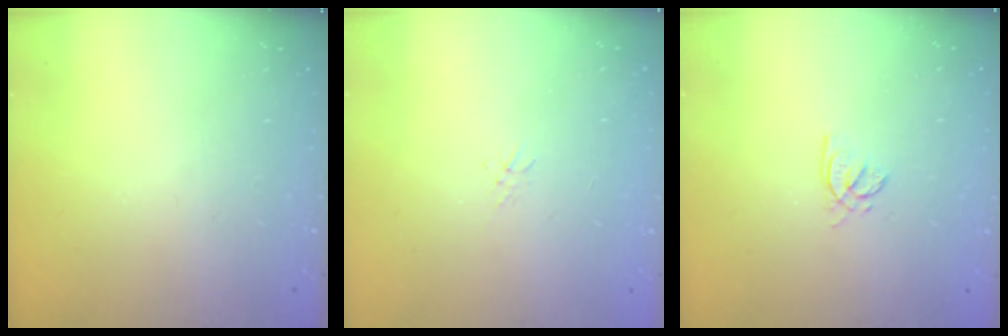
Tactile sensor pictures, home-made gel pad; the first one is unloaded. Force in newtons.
{"total": 1.2, "press": 1.1, "slide": 0.3}
{"total": 1.4, "press": 1.4, "slide": 0.2}